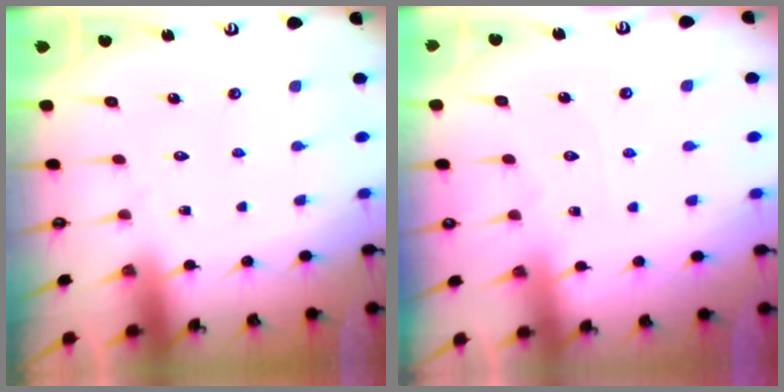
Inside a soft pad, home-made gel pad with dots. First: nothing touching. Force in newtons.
{"total": 2.5, "press": 2.5, "slide": 0.4}